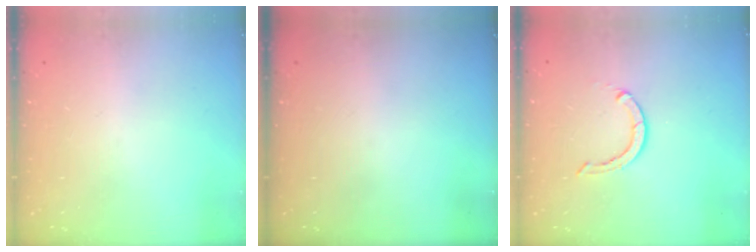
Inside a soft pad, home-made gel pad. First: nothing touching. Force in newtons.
{"total": 0.0}
{"total": 3.1, "press": 3.0, "slide": 0.3}